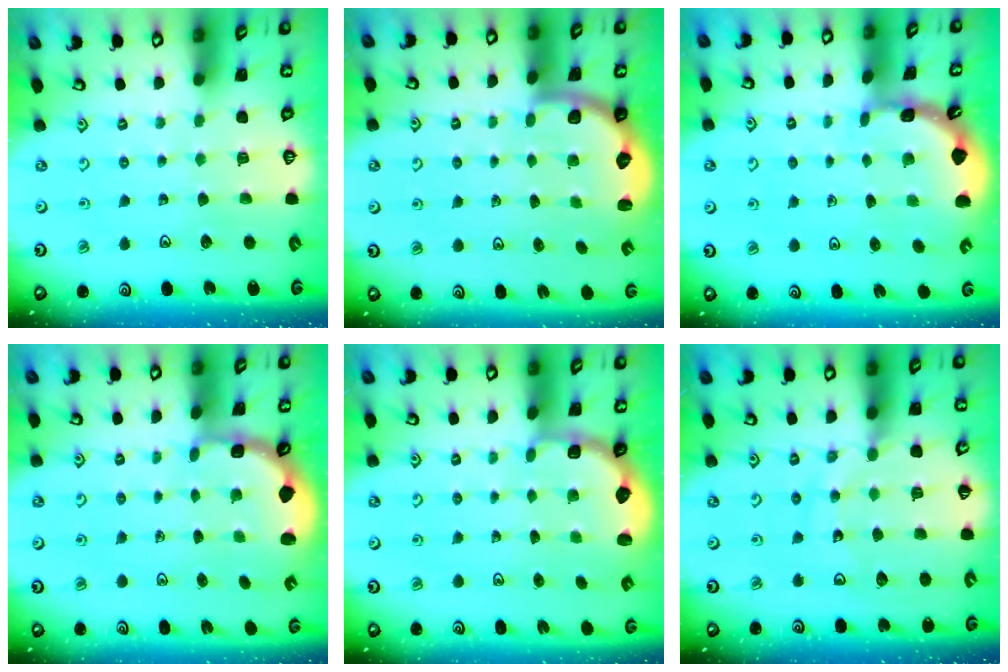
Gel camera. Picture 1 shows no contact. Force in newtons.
{"total": 2.7, "press": 2.0, "slide": 1.7}
{"total": 1.6, "press": 1.6, "slide": 0.1}
{"total": 2.7, "press": 2.1, "slide": 1.7}
{"total": 2.6, "press": 2.1, "slide": 1.5}
{"total": 11.5, "press": 11.4, "slide": 1.2}